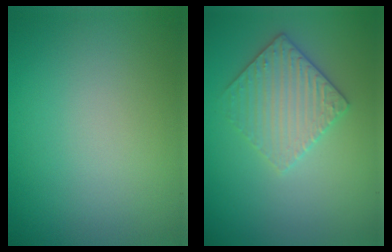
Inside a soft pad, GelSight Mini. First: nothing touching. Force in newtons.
{"total": 3.2, "press": 3.0, "slide": 1.1}